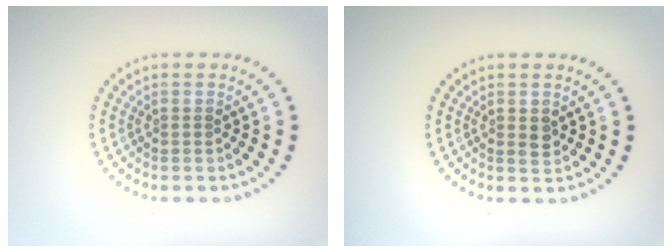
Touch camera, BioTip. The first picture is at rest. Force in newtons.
{"total": 1.1, "press": 1.1, "slide": 0.1}